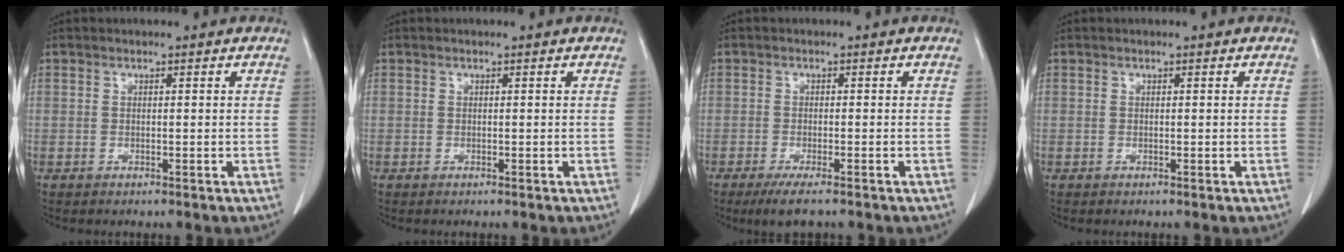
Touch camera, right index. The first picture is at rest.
{"total": 0.0}
{"total": 4.4, "force": [-3.2, 0.4, 3.0], "torque": [-0.050, -0.012, -0.051]}
{"total": 0.0}